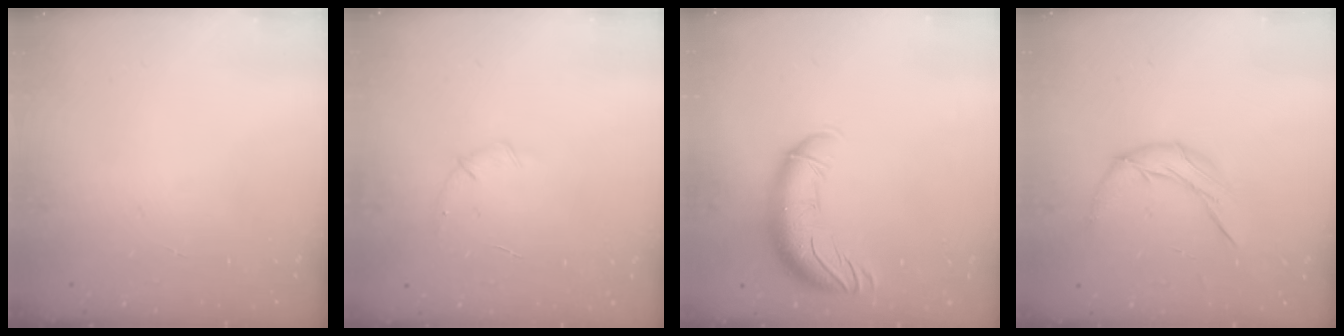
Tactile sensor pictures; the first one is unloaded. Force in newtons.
{"total": 5.1, "press": 4.9, "slide": 1.4}
{"total": 12.4, "press": 12.0, "slide": 2.9}
{"total": 8.4, "press": 8.4, "slide": 0.3}